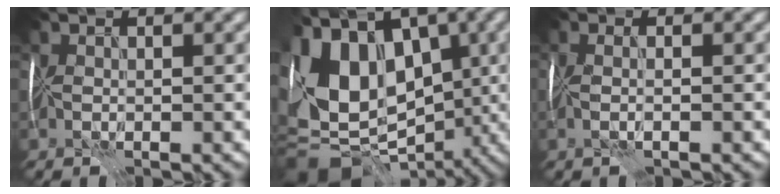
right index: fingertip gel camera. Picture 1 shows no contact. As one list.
[{"total": 13.7, "force": [0.3, 10.7, 8.6], "torque": [-0.148, 0.011, 0.007]}, {"total": 1.0, "force": [-0.3, -0.6, 0.7], "torque": [-0.009, 0.003, -0.007]}]